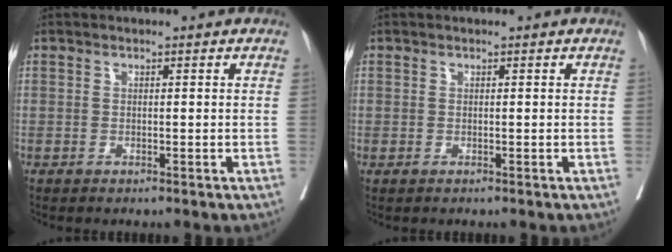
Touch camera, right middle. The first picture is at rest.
{"total": 0.0}